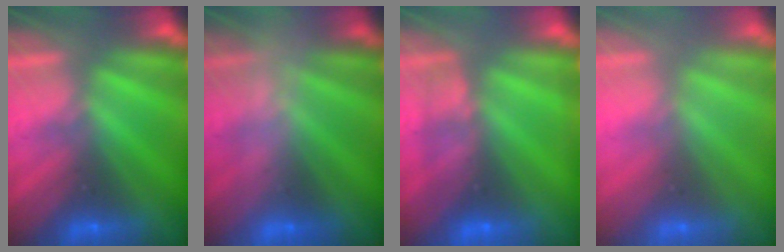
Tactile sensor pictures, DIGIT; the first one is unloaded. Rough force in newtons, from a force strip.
{"total": 2.8}
{"total": 2.3}
{"total": 2.4}